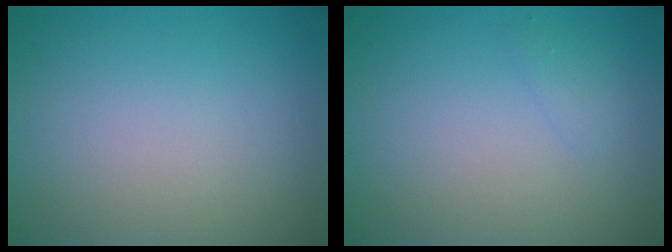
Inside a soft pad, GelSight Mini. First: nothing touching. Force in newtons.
{"total": 0.8, "press": 0.8, "slide": 0.0}